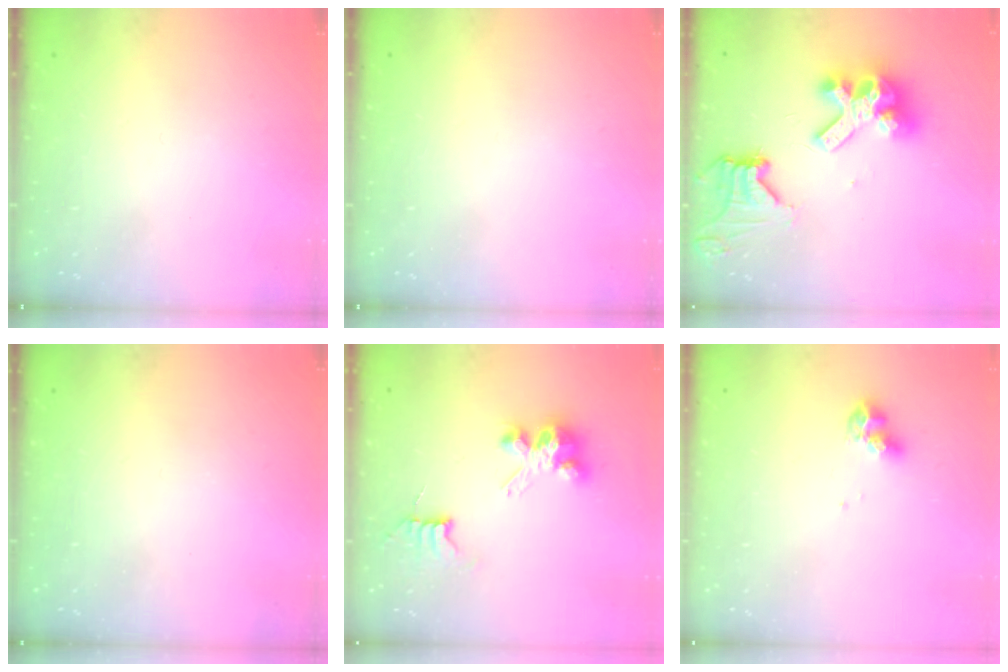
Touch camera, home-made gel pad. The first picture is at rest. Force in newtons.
{"total": 0.0}
{"total": 14.2, "press": 14.2, "slide": 1.1}
{"total": 0.7, "press": 0.6, "slide": 0.4}
{"total": 7.5, "press": 7.5, "slide": 0.6}
{"total": 8.1, "press": 8.1, "slide": 0.8}